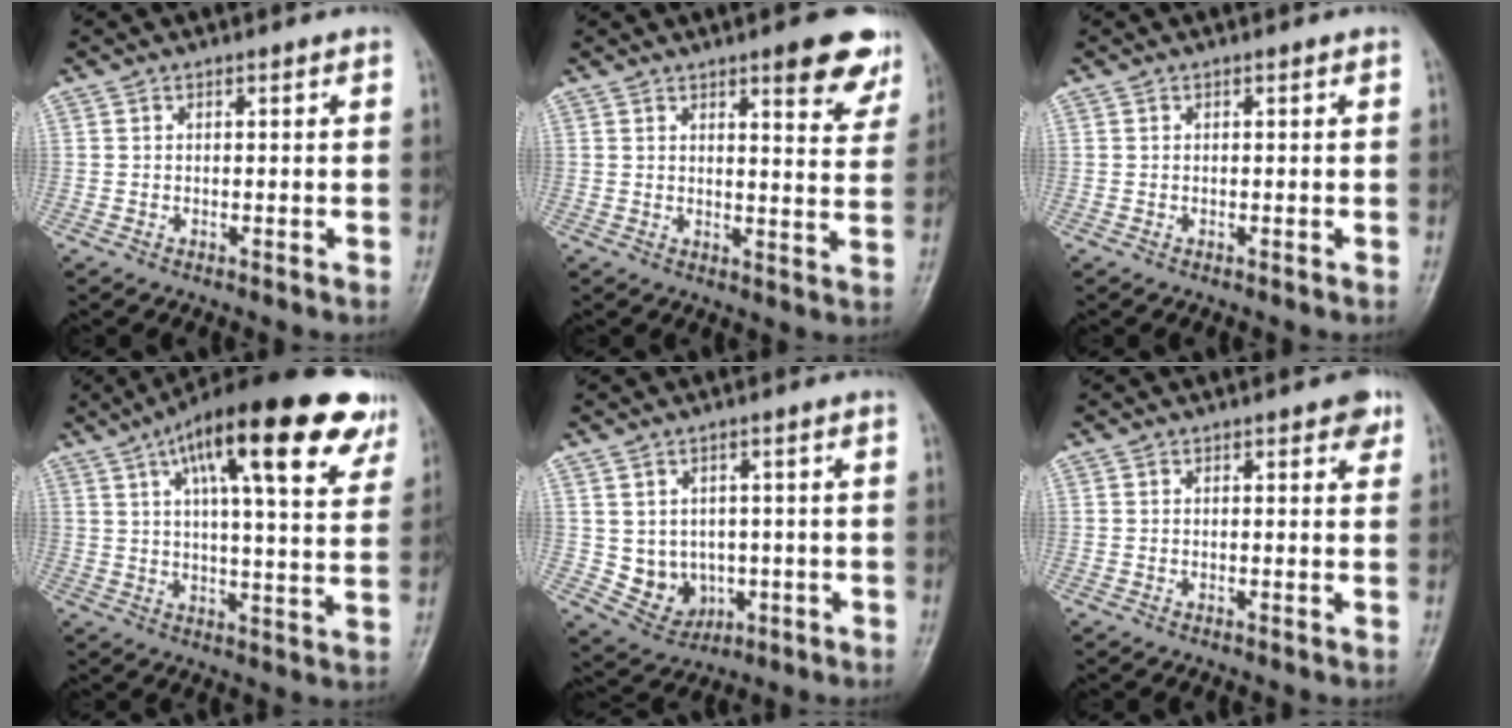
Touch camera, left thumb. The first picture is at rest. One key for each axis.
{"total": 9.8, "fx": 6.2, "fy": 2.8, "fz": 7.0, "tx": -0.056, "ty": -0.033, "tz": 0.072}
{"total": 0.0}
{"total": 23.8, "fx": 12.2, "fy": 6.8, "fz": 19.3, "tx": -0.273, "ty": -0.008, "tz": 0.178}
{"total": 6.7, "fx": -0.3, "fy": 5.9, "fz": 3.2, "tx": -0.023, "ty": -0.001, "tz": 0.015}
{"total": 2.7, "fx": 1.5, "fy": 1.2, "fz": 2.0, "tx": -0.013, "ty": -0.003, "tz": 0.014}